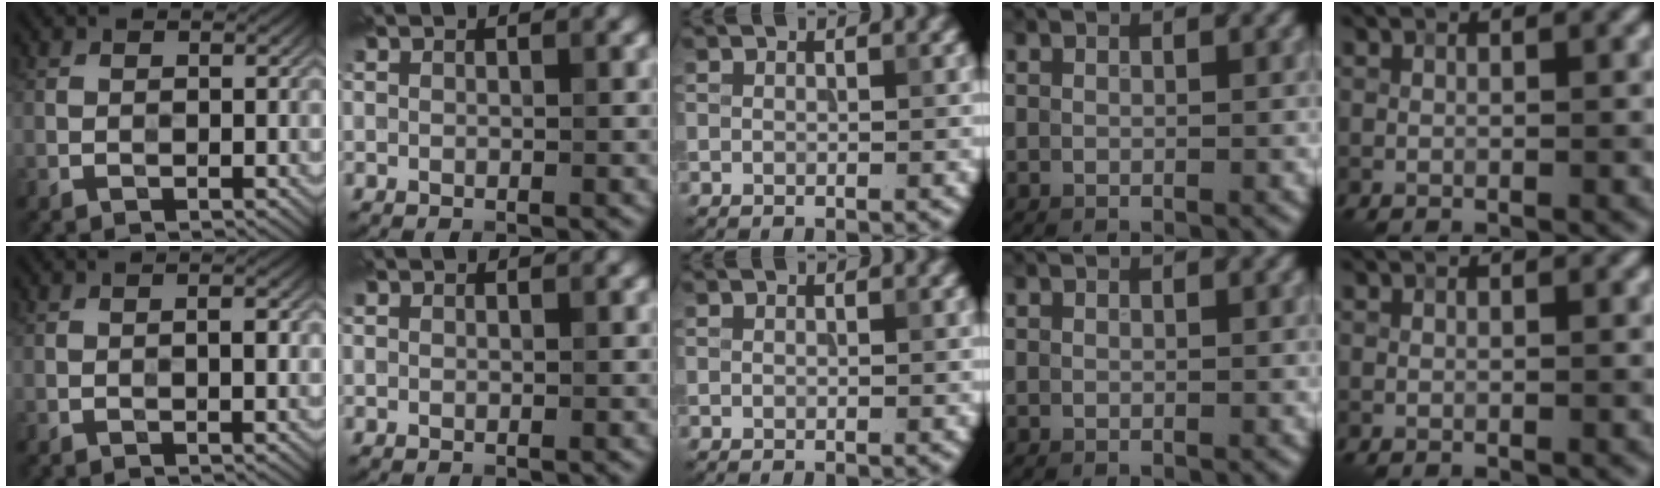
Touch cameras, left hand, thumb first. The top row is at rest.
{"thumb": {"total": 1.8, "force": [0.1, 0.5, 1.8], "torque": [-0.026, 0.003, -0.002]}}